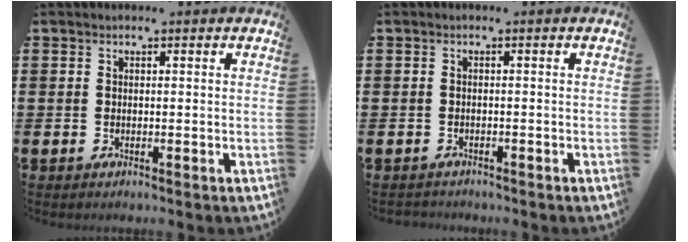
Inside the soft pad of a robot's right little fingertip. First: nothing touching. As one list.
[{"total": 0.6, "force": [-0.6, 0.1, -0.1], "torque": [-0.001, -0.002, -0.013]}]